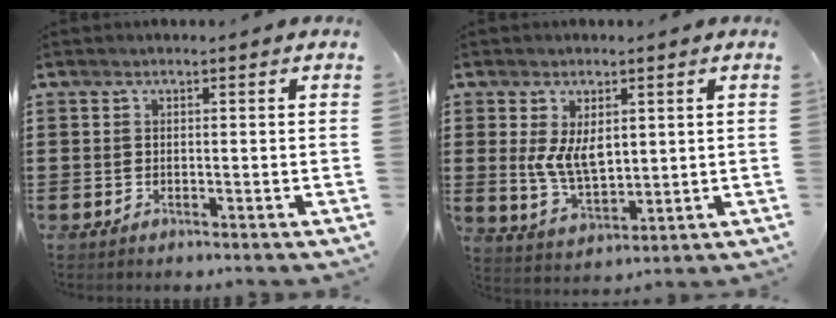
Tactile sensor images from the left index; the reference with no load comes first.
{"total": 6.0, "force": [1.5, 3.4, 4.7], "torque": [-0.105, -0.001, 0.021]}